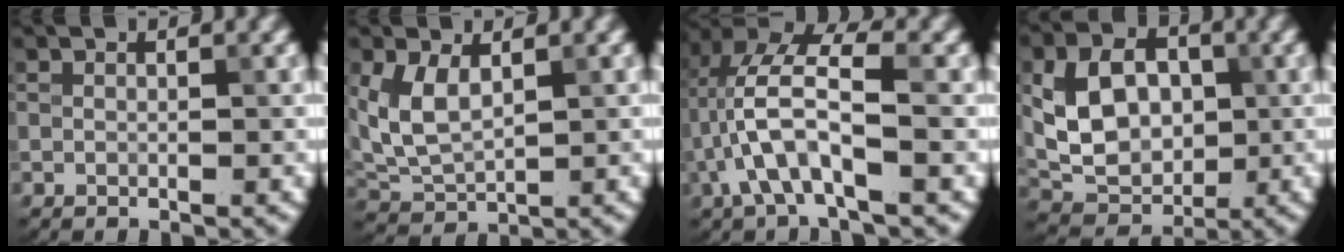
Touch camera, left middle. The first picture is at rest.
{"total": 4.4, "force": [1.3, 2.5, 3.4], "torque": [-0.082, 0.001, 0.030]}
{"total": 6.8, "force": [-1.3, 2.7, 6.2], "torque": [-0.132, 0.020, -0.029]}
{"total": 7.3, "force": [0.4, 5.3, 5.0], "torque": [-0.094, 0.002, 0.006]}